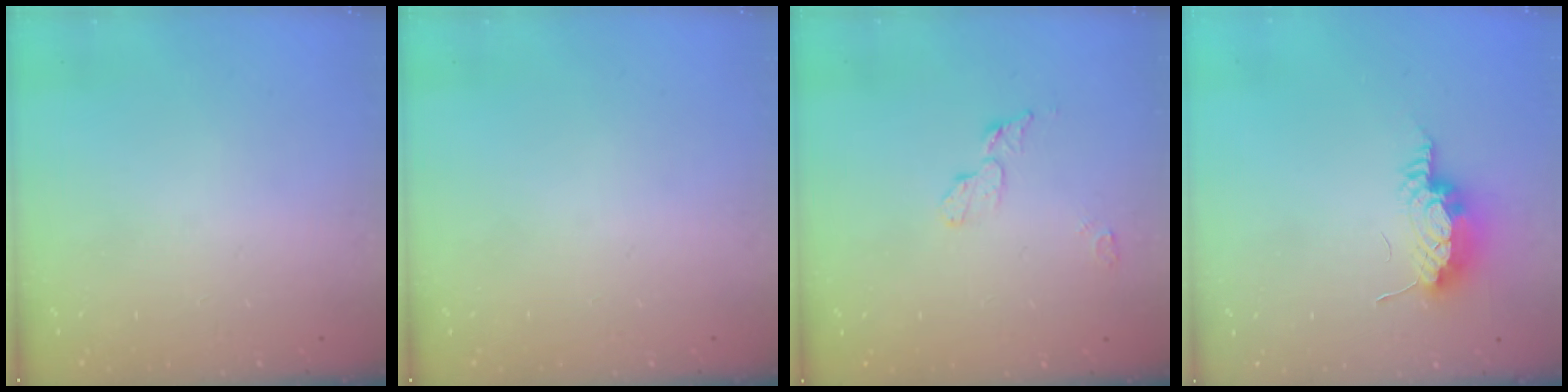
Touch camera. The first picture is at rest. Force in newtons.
{"total": 0.0}
{"total": 4.8, "press": 4.8, "slide": 0.3}
{"total": 16.0, "press": 11.3, "slide": 11.4}